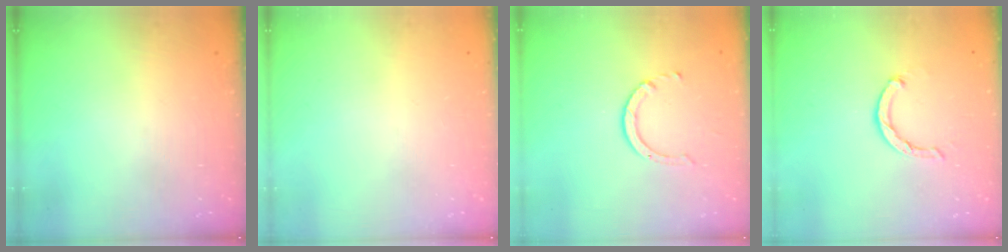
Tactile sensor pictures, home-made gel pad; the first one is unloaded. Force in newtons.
{"total": 0.0}
{"total": 3.2, "press": 3.2, "slide": 0.4}
{"total": 3.7, "press": 3.6, "slide": 0.6}